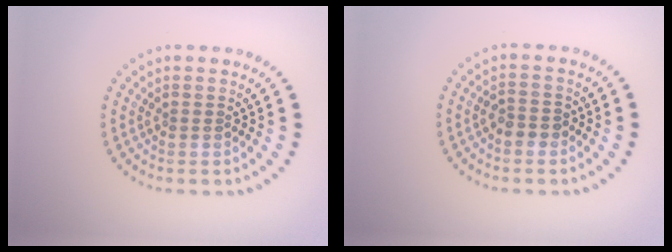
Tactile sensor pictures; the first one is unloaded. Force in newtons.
{"total": 1.9, "press": 1.8, "slide": 0.6}